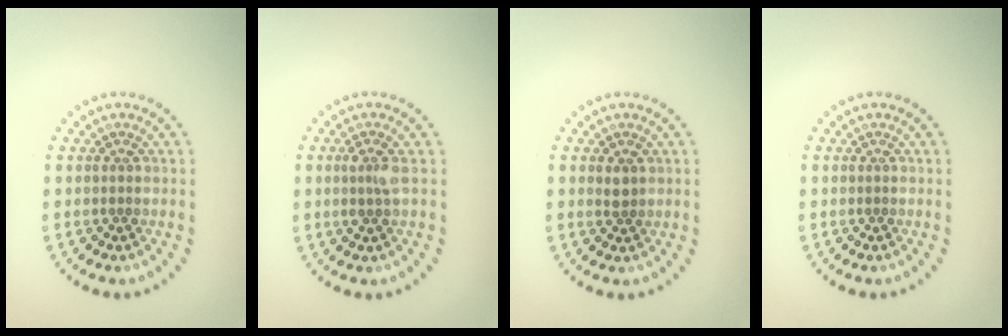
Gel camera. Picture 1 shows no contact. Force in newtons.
{"total": 1.6, "press": 1.4, "slide": 0.8}
{"total": 1.1, "press": 1.0, "slide": 0.5}
{"total": 0.0}